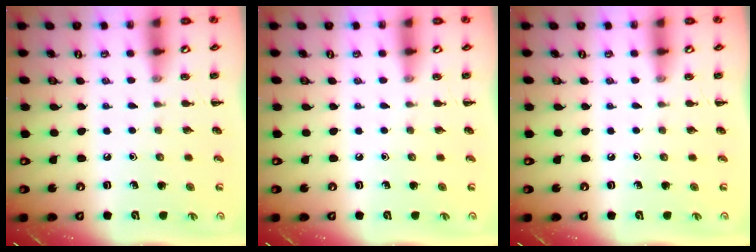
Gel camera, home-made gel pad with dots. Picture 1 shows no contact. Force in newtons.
{"total": 0.0}
{"total": 0.0}